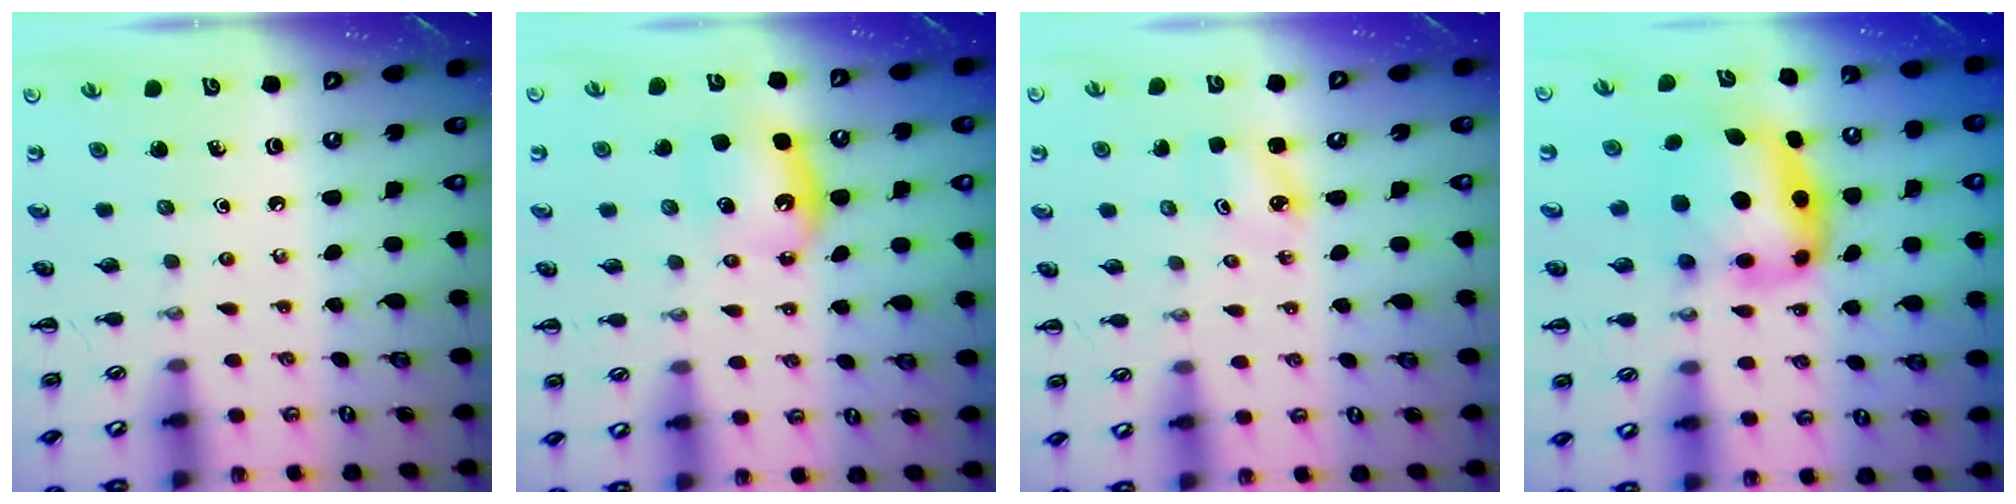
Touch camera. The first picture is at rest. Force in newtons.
{"total": 6.5, "press": 6.4, "slide": 1.1}
{"total": 2.6, "press": 2.5, "slide": 0.7}
{"total": 6.4, "press": 6.2, "slide": 1.4}